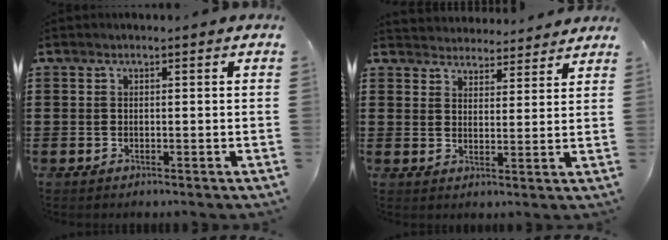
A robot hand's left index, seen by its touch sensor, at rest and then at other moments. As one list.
[{"total": 3.8, "force": [3.7, 0.7, -0.5], "torque": [-0.007, -0.018, 0.066]}]